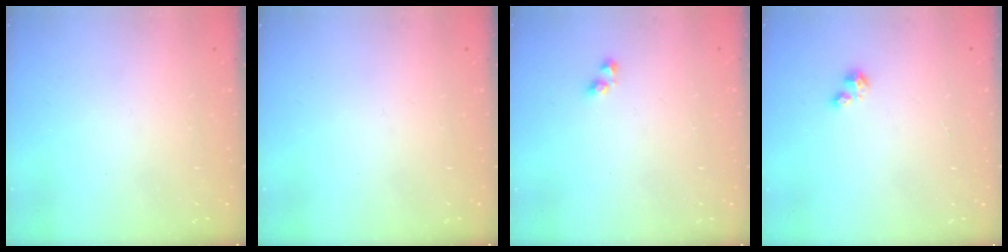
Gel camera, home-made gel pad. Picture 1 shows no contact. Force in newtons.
{"total": 0.0}
{"total": 3.2, "press": 3.2, "slide": 0.5}
{"total": 2.2, "press": 2.2, "slide": 0.4}